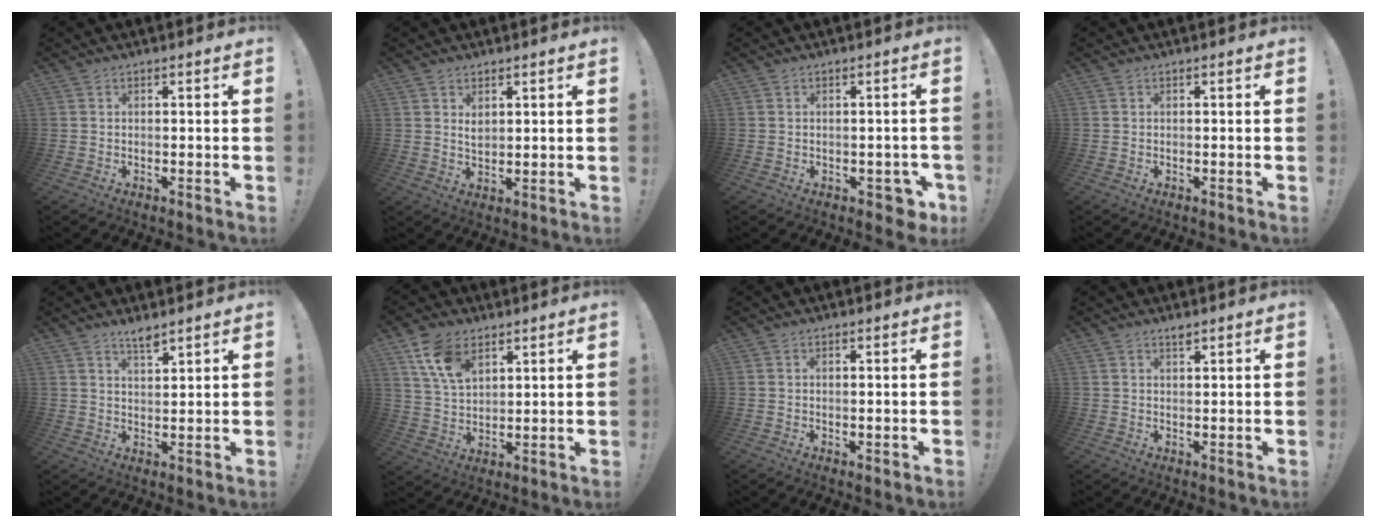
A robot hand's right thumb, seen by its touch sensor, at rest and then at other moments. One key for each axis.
{"total": 3.0, "fx": 1.6, "fy": 2.1, "fz": 1.5, "tx": -0.018, "ty": -0.007, "tz": 0.027}
{"total": 3.2, "fx": -0.6, "fy": 2.4, "fz": 2.0, "tx": -0.014, "ty": 0.006, "tz": -0.007}
{"total": 0.0}
{"total": 4.0, "fx": 3.5, "fy": 0.8, "fz": 1.9, "tx": -0.029, "ty": -0.024, "tz": 0.059}
{"total": 11.0, "fx": 6.4, "fy": 6.5, "fz": 6.1, "tx": -0.119, "ty": -0.018, "tz": 0.126}
{"total": 0.8, "fx": 0.5, "fy": 0.4, "fz": 0.5, "tx": 0.003, "ty": -0.005, "tz": 0.006}
{"total": 1.7, "fx": 1.5, "fy": 0.4, "fz": 0.5, "tx": -0.003, "ty": -0.009, "tz": 0.026}